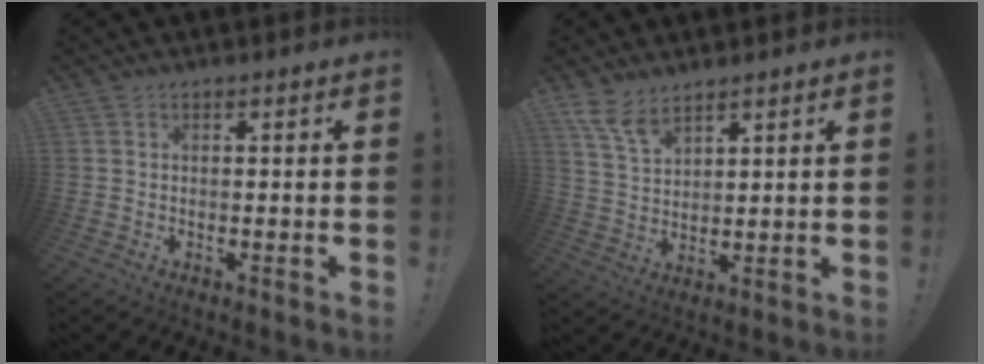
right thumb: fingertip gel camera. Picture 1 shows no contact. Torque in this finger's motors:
{"motor_torque": [0.26, 0.63, 0.36, 0.58, 0.02]}